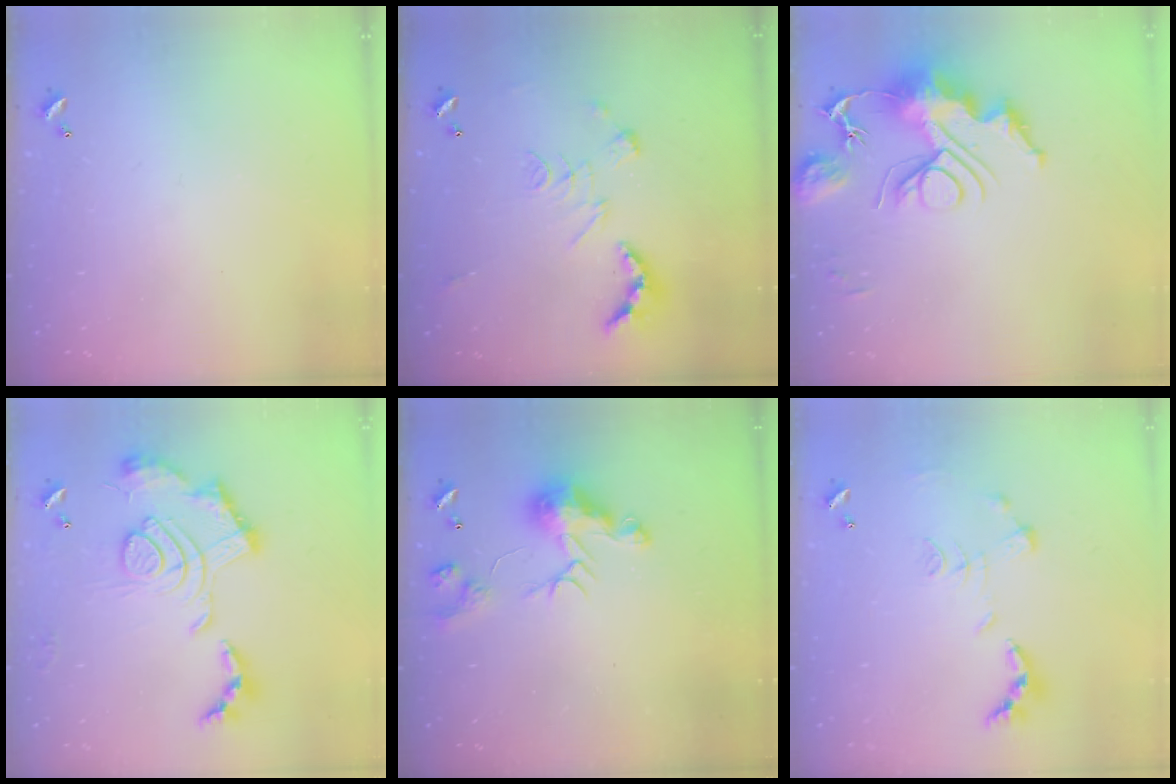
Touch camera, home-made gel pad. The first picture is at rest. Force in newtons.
{"total": 2.5, "press": 2.0, "slide": 1.5}
{"total": 13.8, "press": 13.7, "slide": 0.8}
{"total": 2.4, "press": 1.9, "slide": 1.5}
{"total": 11.0, "press": 11.0, "slide": 0.7}
{"total": 1.1, "press": 1.0, "slide": 0.4}